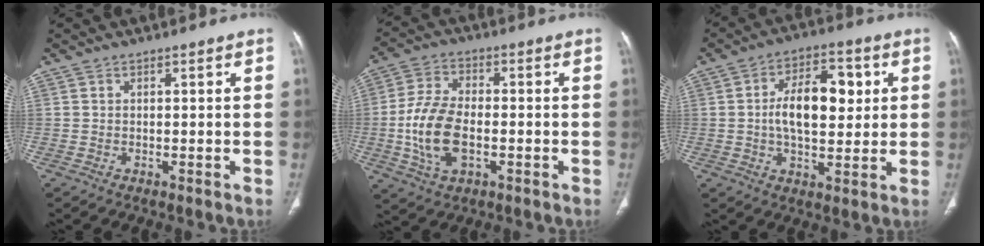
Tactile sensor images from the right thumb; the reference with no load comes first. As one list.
[{"total": 12.3, "force": [-2.2, 7.0, 9.9], "torque": [-0.199, 0.010, -0.039]}, {"total": 13.0, "force": [1.7, 7.1, 10.8], "torque": [-0.149, 0.009, 0.025]}]